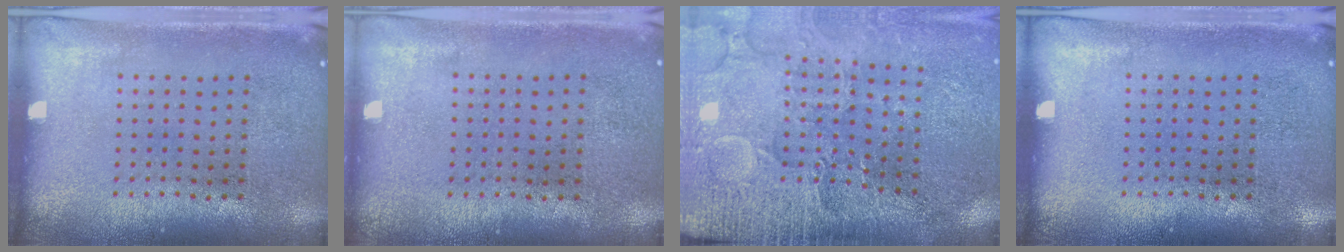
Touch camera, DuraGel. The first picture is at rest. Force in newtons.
{"total": 0.0}
{"total": 3.4, "press": 3.4, "slide": 0.4}
{"total": 0.0}